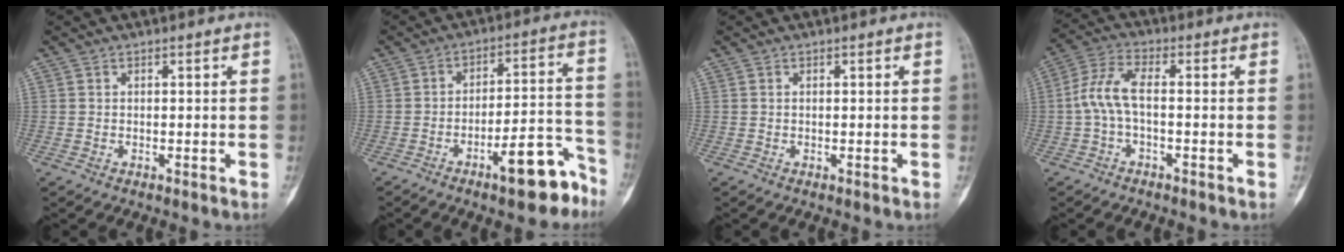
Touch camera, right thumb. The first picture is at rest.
{"total": 12.1, "force": [-7.8, 3.8, 8.5], "torque": [-0.095, 0.079, -0.116]}
{"total": 0.0}
{"total": 6.7, "force": [-0.8, 2.6, 6.1], "torque": [-0.141, 0.028, -0.024]}